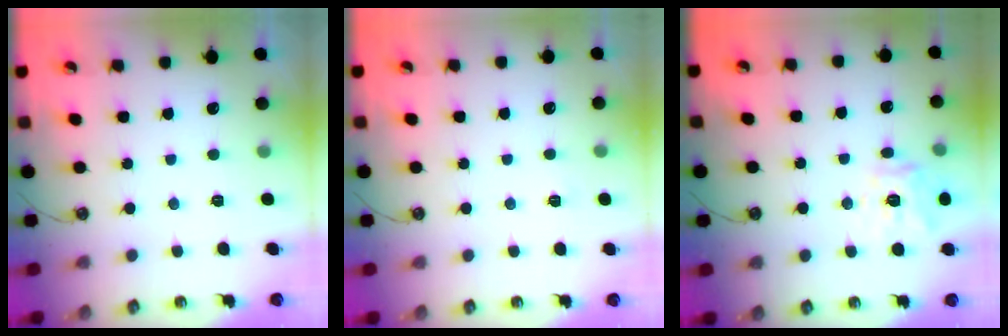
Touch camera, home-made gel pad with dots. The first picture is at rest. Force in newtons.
{"total": 2.8, "press": 2.8, "slide": 0.3}
{"total": 13.4, "press": 13.3, "slide": 1.7}